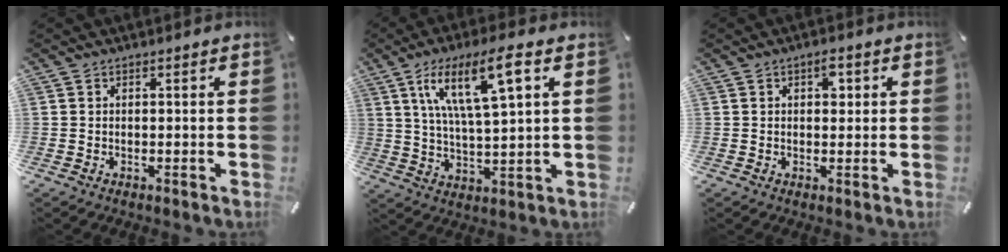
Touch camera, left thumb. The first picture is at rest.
{"total": 14.7, "force": [7.0, 4.1, 12.3], "torque": [-0.230, -0.006, 0.113]}
{"total": 2.8, "force": [0.8, 1.6, 2.1], "torque": [-0.013, -0.007, 0.006]}